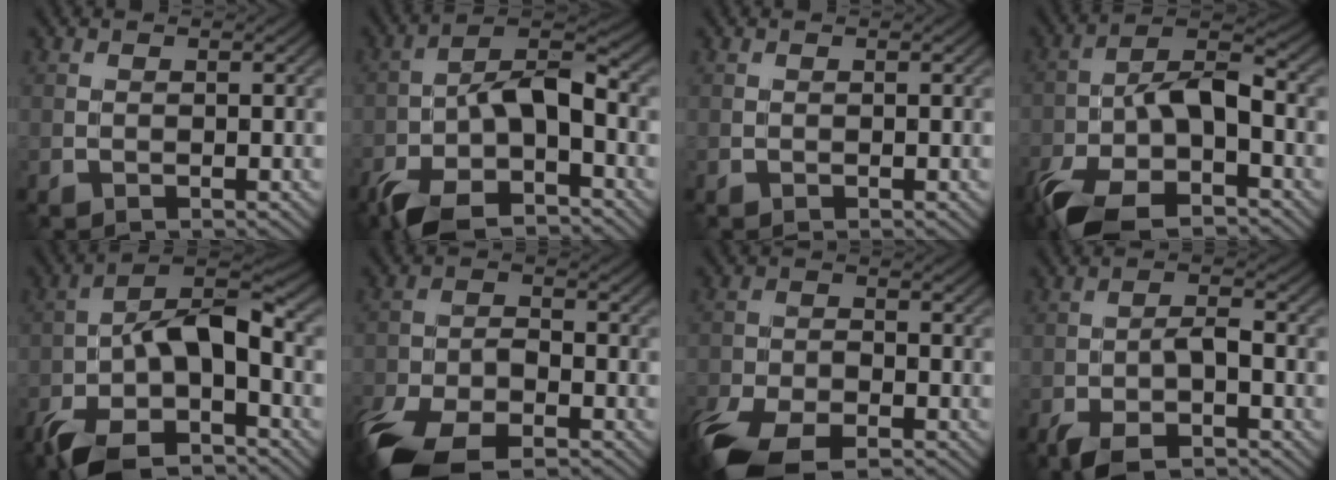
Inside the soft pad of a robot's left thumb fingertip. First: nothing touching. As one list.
[{"total": 10.9, "force": [-5.3, 4.6, 8.4], "torque": [-0.155, -0.005, -0.103]}, {"total": 0.0}, {"total": 11.9, "force": [-5.9, 5.1, 9.0], "torque": [-0.178, -0.011, -0.116]}, {"total": 11.9, "force": [-5.2, 5.1, 9.4], "torque": [-0.178, -0.006, -0.100]}, {"total": 10.5, "force": [-7.0, 4.4, 6.4], "torque": [-0.137, -0.024, -0.136]}, {"total": 9.5, "force": [-6.5, 3.9, 5.7], "torque": [-0.120, -0.023, -0.123]}, {"total": 5.5, "force": [-3.0, 2.0, 4.1], "torque": [-0.078, 0.001, -0.064]}]